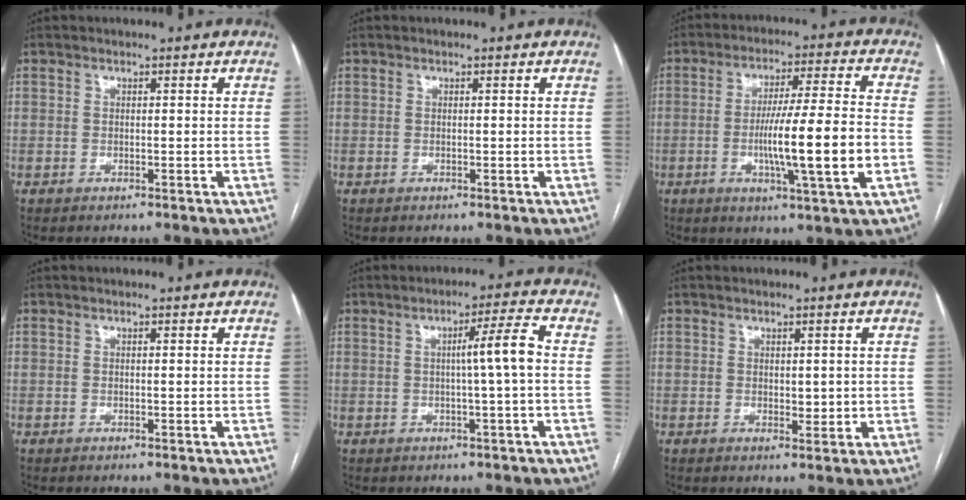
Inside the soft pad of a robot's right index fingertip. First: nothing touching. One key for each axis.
{"total": 0.0}
{"total": 13.8, "fx": -2.9, "fy": -0.2, "fz": 13.5, "tx": -0.228, "ty": -0.006, "tz": -0.051}
{"total": 0.0}
{"total": 5.4, "fx": 0.1, "fy": -0.9, "fz": 5.4, "tx": -0.084, "ty": 0.007, "tz": 0.001}
{"total": 2.1, "fx": 0.2, "fy": 1.2, "fz": 1.7, "tx": -0.020, "ty": -0.005, "tz": 0.007}